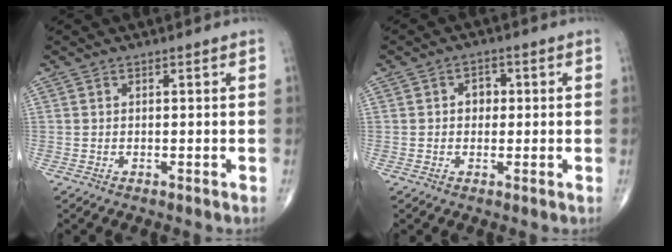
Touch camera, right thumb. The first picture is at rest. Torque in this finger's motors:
{"motor_torque": [0.02, 0.98, 0.37, 0.01, -0.02]}